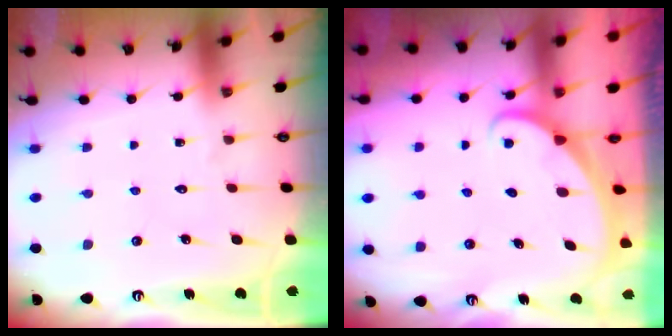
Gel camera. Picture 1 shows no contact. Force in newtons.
{"total": 1.3, "press": 1.3, "slide": 0.0}